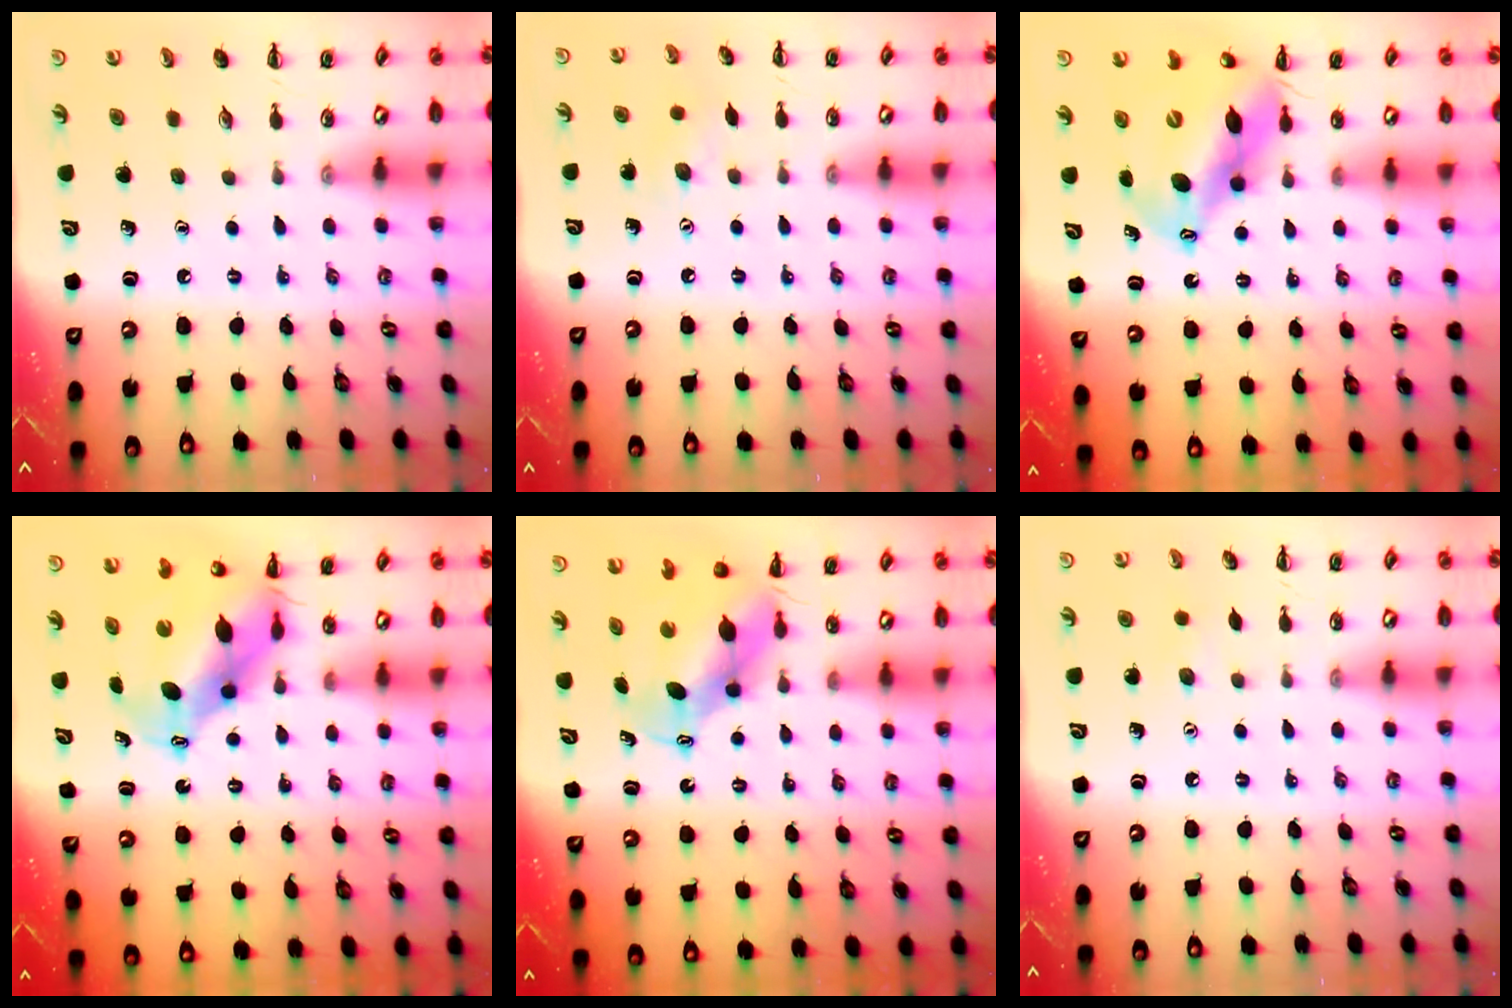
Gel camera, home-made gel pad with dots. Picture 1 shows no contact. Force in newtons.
{"total": 5.2, "press": 5.1, "slide": 1.1}
{"total": 13.8, "press": 13.4, "slide": 3.5}
{"total": 10.1, "press": 9.8, "slide": 2.6}
{"total": 6.6, "press": 6.5, "slide": 1.3}
{"total": 3.1, "press": 3.0, "slide": 0.8}